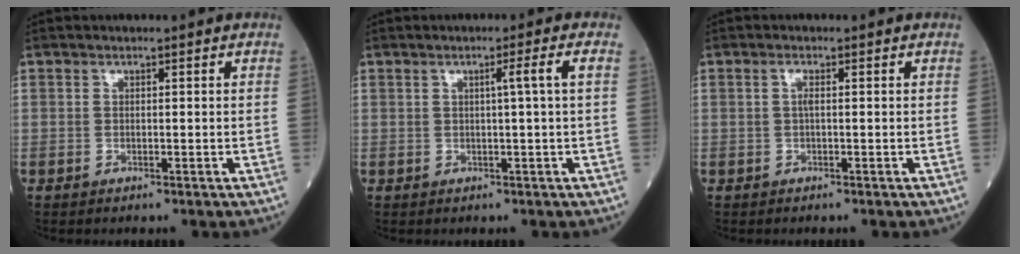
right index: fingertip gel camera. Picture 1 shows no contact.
{"total": 2.4, "force": [0.4, -1.0, 2.2], "torque": [-0.037, 0.002, 0.013]}
{"total": 0.9, "force": [0.1, 0.0, 0.9], "torque": [-0.021, 0.001, 0.000]}